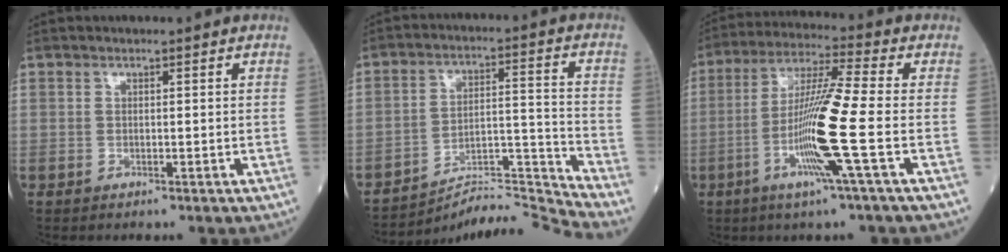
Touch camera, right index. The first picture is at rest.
{"total": 12.4, "force": [-11.8, -3.9, -0.3], "torque": [0.010, 0.042, -0.194]}
{"total": 12.4, "force": [-3.3, -1.7, 11.9], "torque": [-0.230, -0.010, -0.069]}